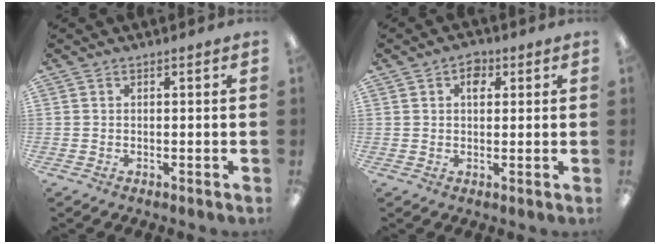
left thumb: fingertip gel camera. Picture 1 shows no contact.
{"total": 3.6, "force": [1.6, 2.4, 2.2], "torque": [-0.013, -0.005, 0.019]}